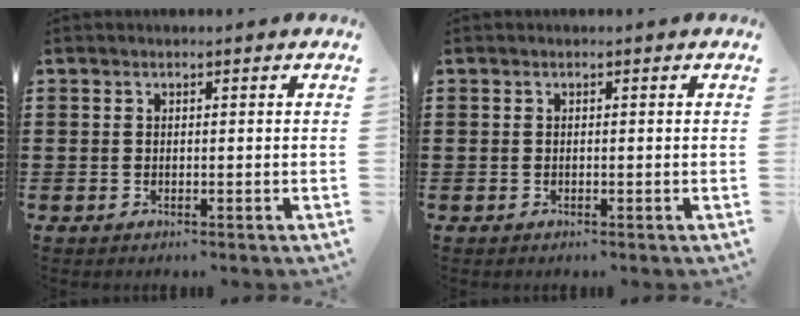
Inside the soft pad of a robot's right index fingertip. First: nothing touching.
{"total": 0.0}